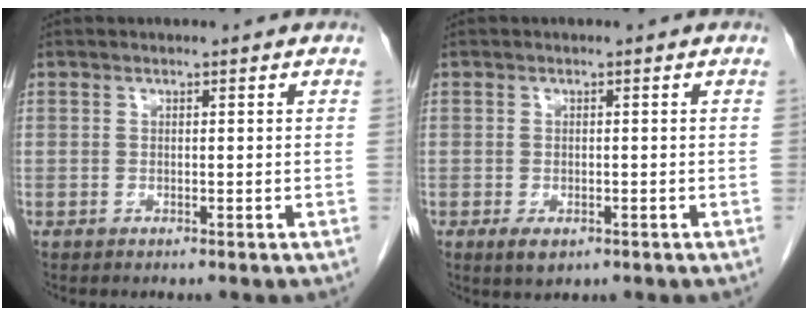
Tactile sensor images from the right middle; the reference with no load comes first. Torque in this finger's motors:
{"motor_torque": [0.56, -0.24, 0.19, 0.04]}